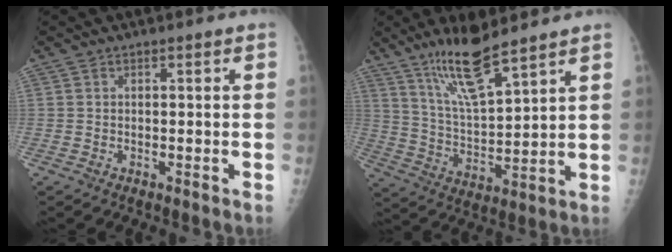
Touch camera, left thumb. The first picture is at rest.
{"total": 12.0, "force": [8.9, 2.0, 7.8], "torque": [-0.140, -0.060, 0.178]}